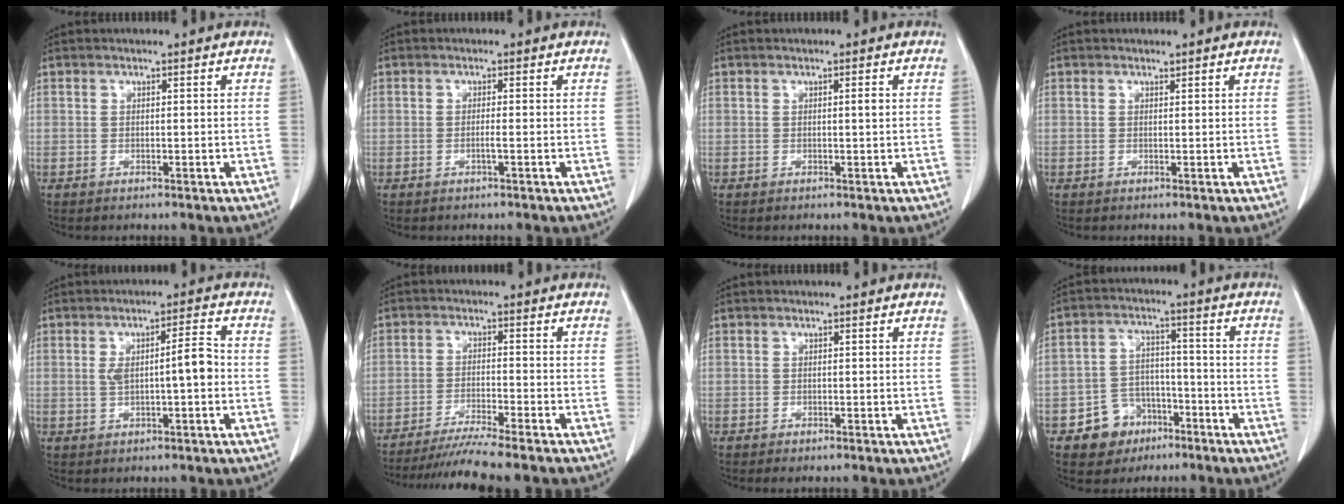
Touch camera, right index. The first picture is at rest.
{"total": 1.0, "force": [-0.4, -0.2, 0.9], "torque": [-0.017, 0.000, -0.008]}
{"total": 0.7, "force": [0.1, -0.1, 0.7], "torque": [-0.010, 0.000, 0.002]}
{"total": 0.0}
{"total": 5.7, "force": [-0.2, 1.1, 5.6], "torque": [-0.098, 0.018, 0.001]}
{"total": 9.9, "force": [-8.6, -1.2, 4.6], "torque": [-0.058, -0.026, -0.137]}
{"total": 0.8, "force": [-0.6, 0.3, 0.4], "torque": [-0.006, -0.001, -0.005]}
{"total": 7.5, "force": [-4.2, 6.0, 1.7], "torque": [-0.028, 0.016, -0.061]}